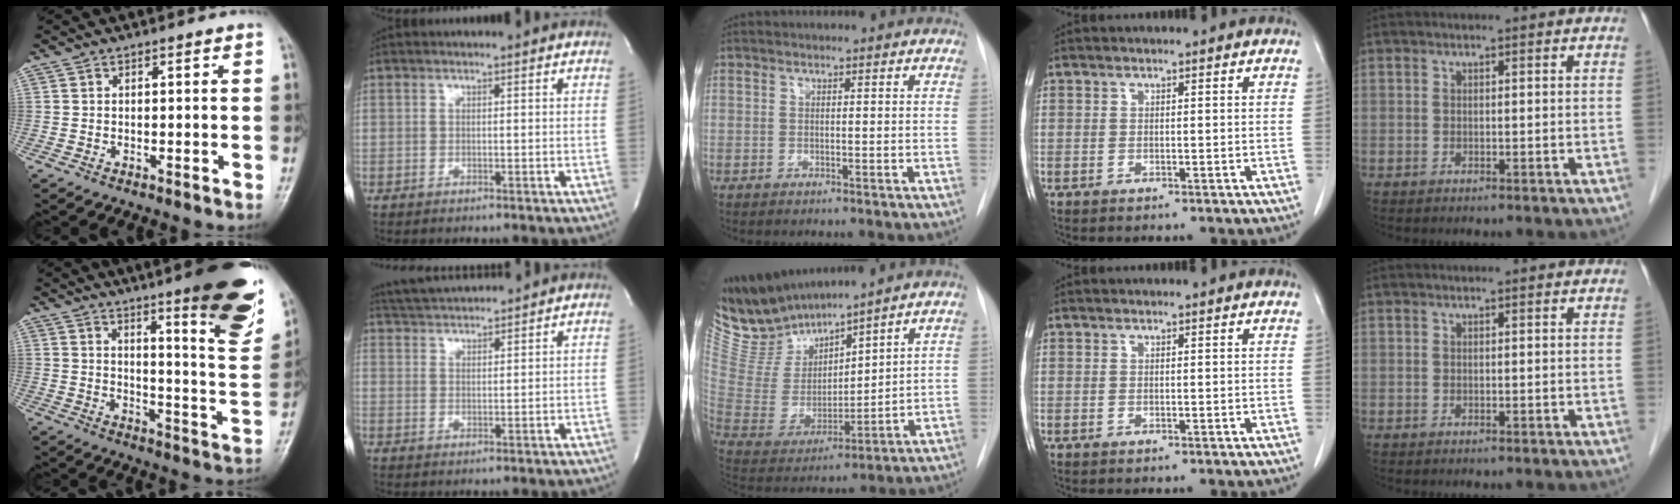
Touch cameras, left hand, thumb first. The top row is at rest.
{"thumb": {"total": 21.2, "force": [12.7, 3.7, 16.5], "torque": [-0.191, -0.071, 0.171]}, "index": {"total": 8.5, "force": [8.3, -0.2, 2.1], "torque": [-0.051, 0.025, 0.144]}, "middle": {"total": 12.5, "force": [12.1, 1.8, 2.6], "torque": [-0.076, -0.006, 0.258]}}